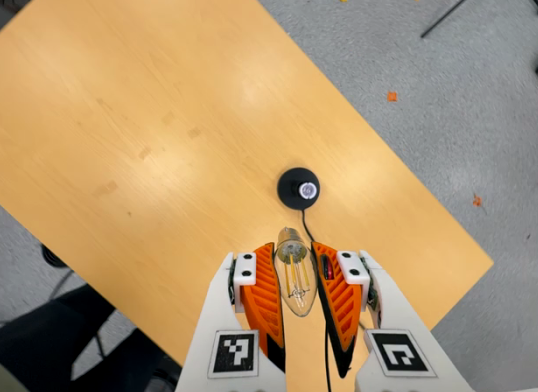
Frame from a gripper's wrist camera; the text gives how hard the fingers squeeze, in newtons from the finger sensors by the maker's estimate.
{"total": 18.9, "left": 20.7, "right": 17.1}